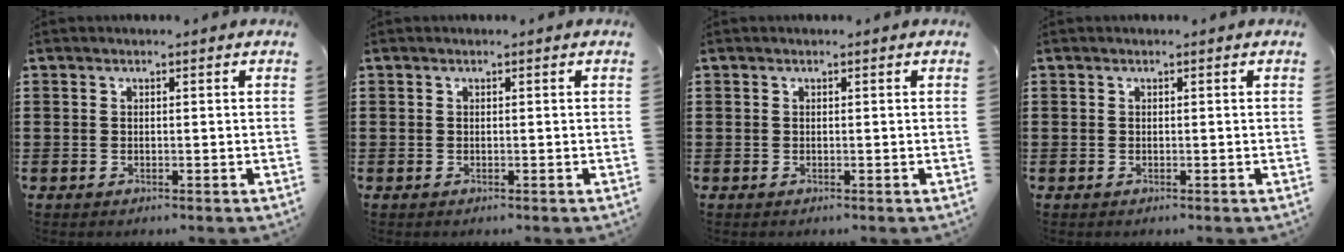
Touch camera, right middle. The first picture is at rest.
{"total": 0.0}
{"total": 0.0}
{"total": 0.0}